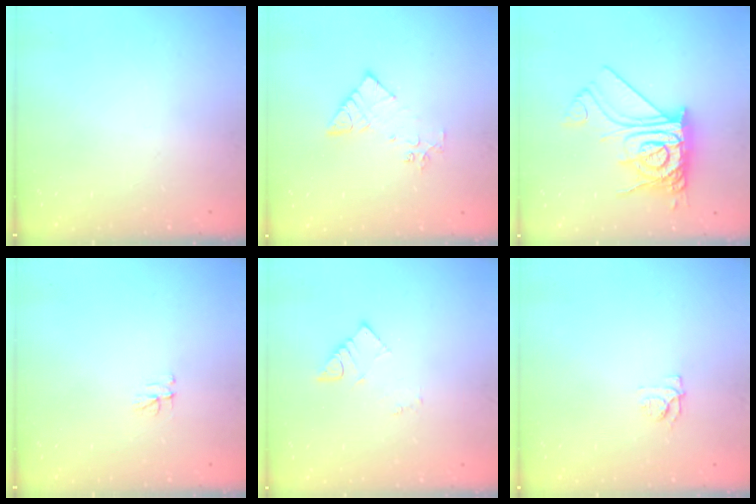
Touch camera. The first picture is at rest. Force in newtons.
{"total": 8.8, "press": 8.8, "slide": 0.7}
{"total": 15.8, "press": 15.7, "slide": 1.4}
{"total": 3.1, "press": 3.1, "slide": 0.4}
{"total": 3.2, "press": 3.2, "slide": 0.1}
{"total": 6.2, "press": 6.1, "slide": 0.7}